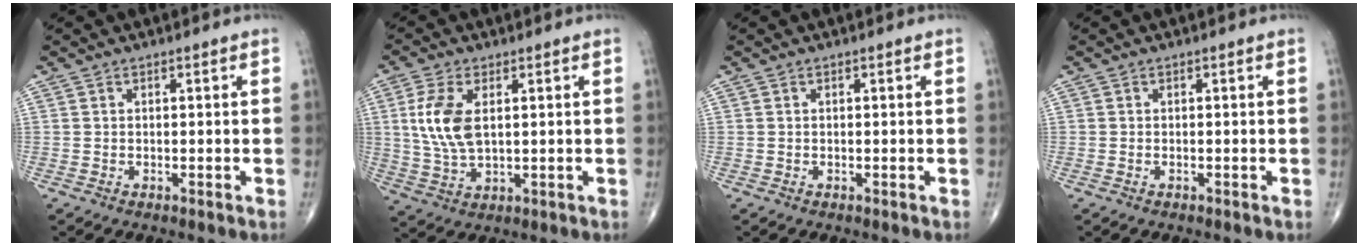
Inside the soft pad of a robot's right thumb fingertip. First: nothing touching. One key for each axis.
{"total": 9.2, "fx": 1.9, "fy": 4.7, "fz": 7.6, "tx": -0.168, "ty": -0.007, "tz": 0.042}
{"total": 0.0}
{"total": 0.0}